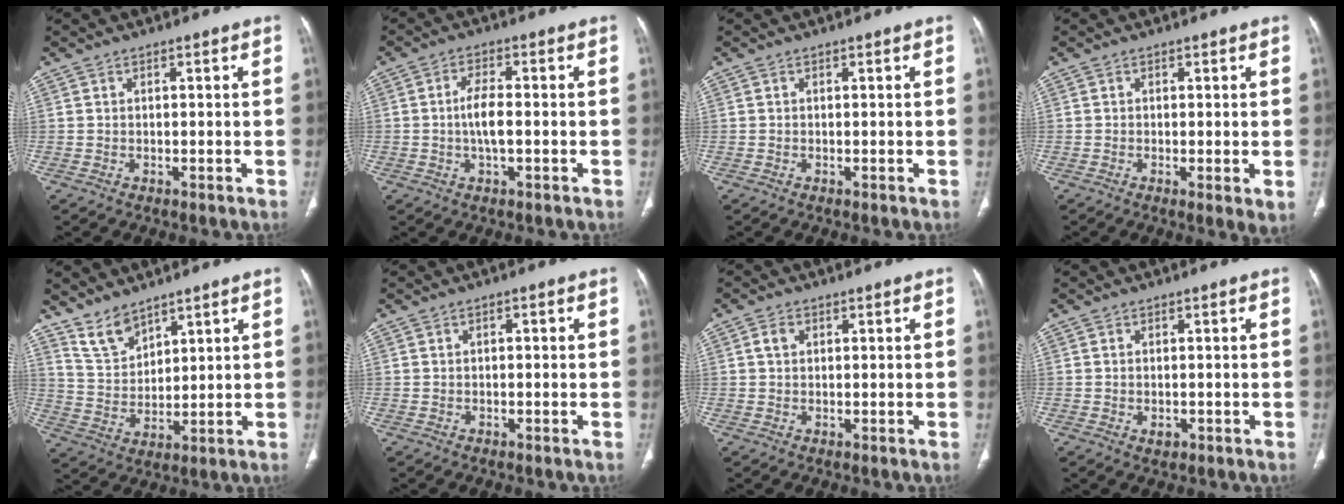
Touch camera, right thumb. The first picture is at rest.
{"total": 5.0, "force": [-0.6, 2.0, 4.6], "torque": [-0.093, 0.007, -0.014]}
{"total": 0.0}
{"total": 1.6, "force": [-0.2, 0.3, 1.5], "torque": [-0.034, -0.008, -0.005]}
{"total": 6.8, "force": [5.7, 2.8, 2.3], "torque": [-0.035, -0.036, 0.128]}
{"total": 0.8, "force": [0.0, 0.5, 0.7], "torque": [-0.008, 0.002, -0.001]}
{"total": 2.0, "force": [0.6, 1.5, 1.2], "torque": [-0.022, 0.005, 0.010]}
{"total": 1.6, "force": [-0.5, 1.1, 1.0], "torque": [-0.014, -0.001, -0.004]}